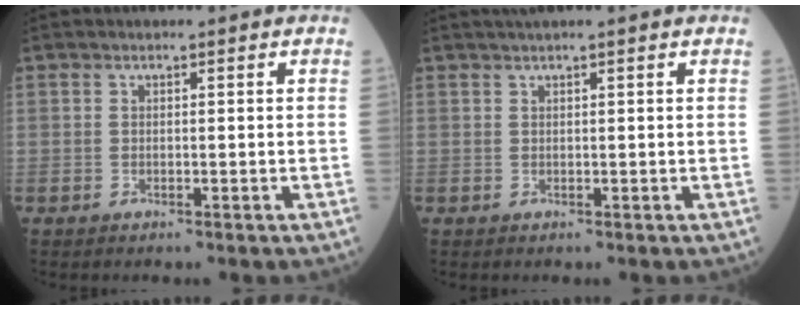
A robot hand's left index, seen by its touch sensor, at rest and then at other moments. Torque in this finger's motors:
{"motor_torque": [0.14, 0.03, 0.01, 0.00]}